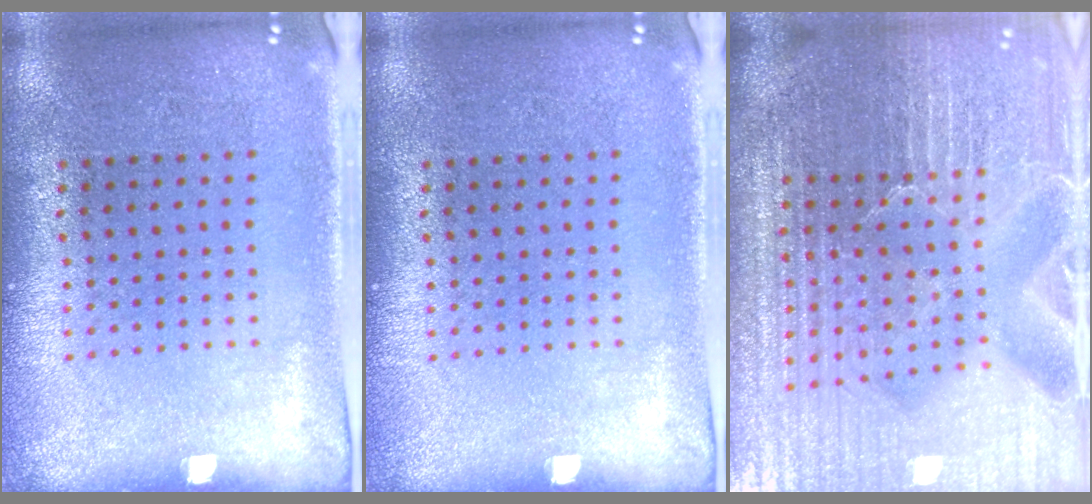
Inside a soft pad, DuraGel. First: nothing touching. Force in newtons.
{"total": 0.0}
{"total": 6.5, "press": 5.8, "slide": 3.0}